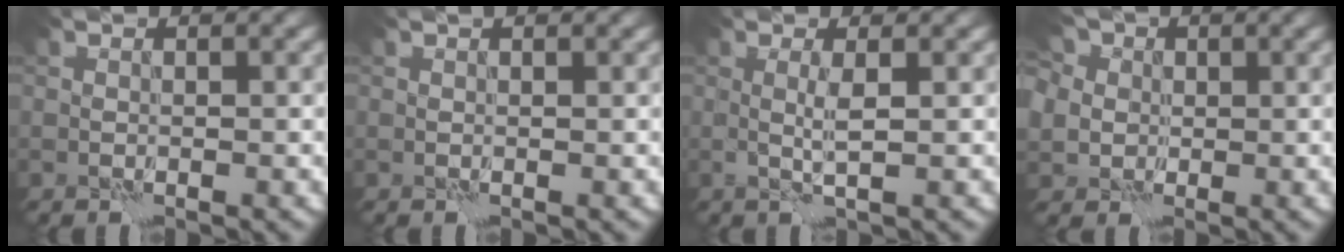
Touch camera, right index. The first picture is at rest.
{"total": 0.7, "force": [0.4, 0.2, 0.4], "torque": [-0.006, 0.002, 0.006]}
{"total": 1.6, "force": [0.4, 0.1, 1.5], "torque": [-0.034, 0.003, 0.003]}
{"total": 7.6, "force": [2.7, 6.1, 3.7], "torque": [-0.074, 0.028, 0.020]}